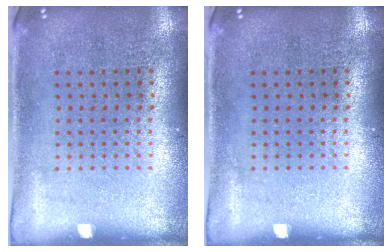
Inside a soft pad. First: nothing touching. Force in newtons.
{"total": 0.0}